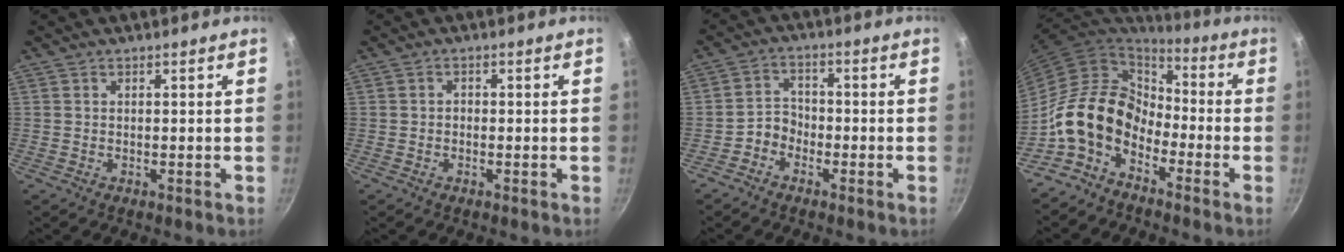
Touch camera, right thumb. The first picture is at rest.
{"total": 0.9, "force": [-0.4, 0.7, 0.4], "torque": [-0.005, 0.004, -0.007]}
{"total": 3.7, "force": [-2.2, 2.8, 1.1], "torque": [0.000, 0.031, -0.049]}
{"total": 13.2, "force": [-6.1, 9.0, 7.5], "torque": [-0.096, 0.061, -0.135]}